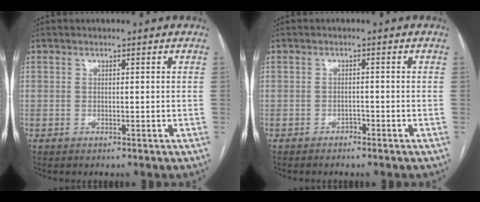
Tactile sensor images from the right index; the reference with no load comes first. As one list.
[{"total": 1.1, "force": [-0.9, 0.3, 0.4], "torque": [-0.007, 0.002, -0.015]}]